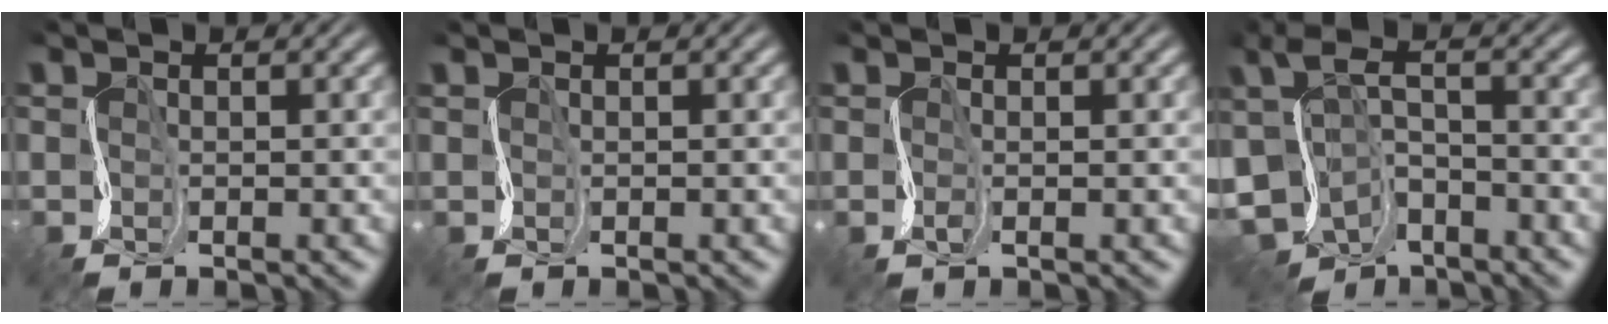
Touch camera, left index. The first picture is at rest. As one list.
[{"total": 0.0}, {"total": 0.6, "force": [0.1, 0.0, 0.6], "torque": [-0.014, -0.002, 0.000]}, {"total": 6.3, "force": [-2.1, 4.3, 4.0], "torque": [-0.085, -0.012, -0.037]}]